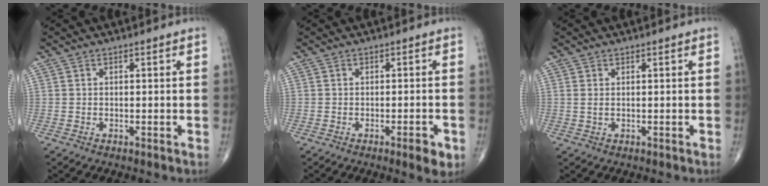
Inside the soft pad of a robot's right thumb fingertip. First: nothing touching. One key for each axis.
{"total": 3.6, "fx": -1.7, "fy": 0.9, "fz": 3.1, "tx": -0.035, "ty": 0.001, "tz": -0.022}
{"total": 0.9, "fx": 0.3, "fy": 0.4, "fz": 0.8, "tx": -0.019, "ty": 0.004, "tz": 0.011}